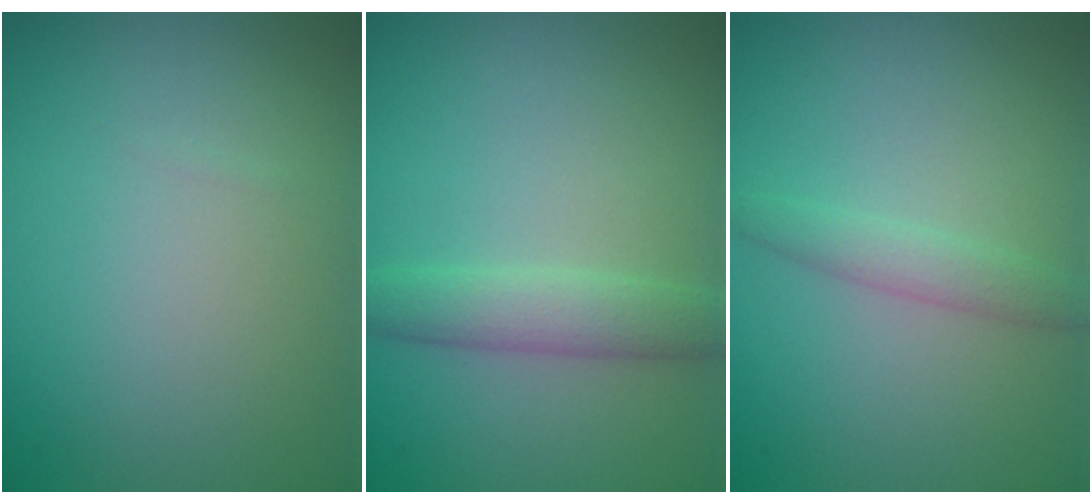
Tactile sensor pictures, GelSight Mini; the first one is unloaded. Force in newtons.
{"total": 3.0, "press": 3.0, "slide": 0.0}
{"total": 1.8, "press": 1.8, "slide": 0.1}